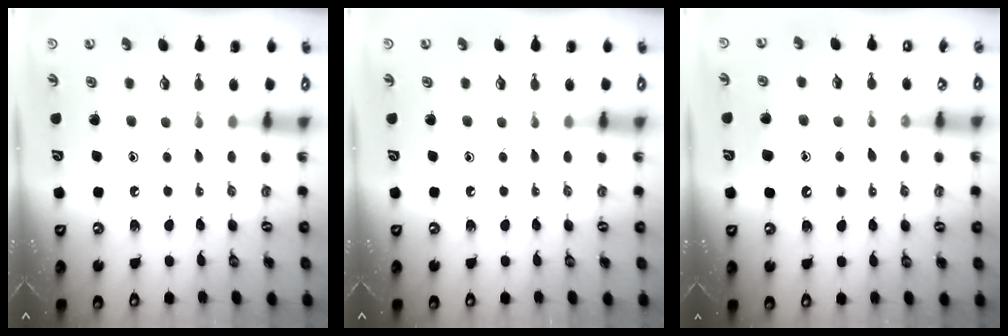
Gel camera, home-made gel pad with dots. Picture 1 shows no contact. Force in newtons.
{"total": 0.0}
{"total": 12.4, "press": 12.3, "slide": 1.2}